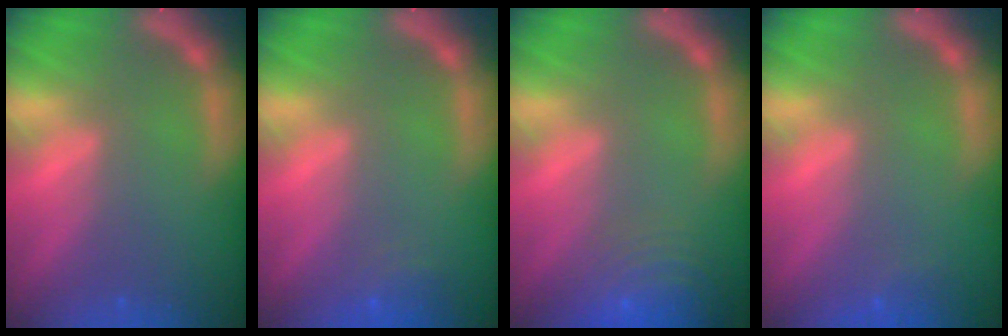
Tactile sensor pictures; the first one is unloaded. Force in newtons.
{"total": 1.9}
{"total": 9.5}
{"total": 0.9}